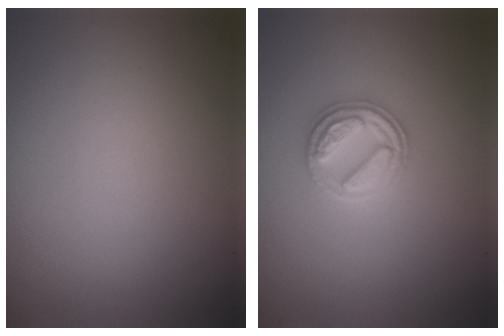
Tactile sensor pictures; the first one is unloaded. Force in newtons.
{"total": 2.9, "press": 2.8, "slide": 0.4}